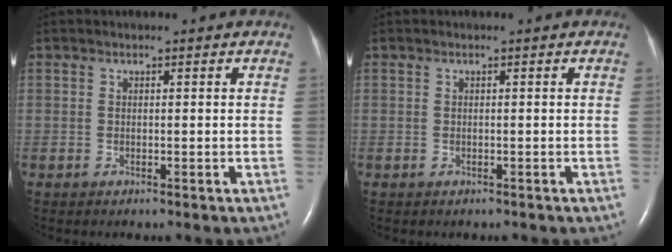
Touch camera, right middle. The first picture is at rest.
{"total": 0.0}